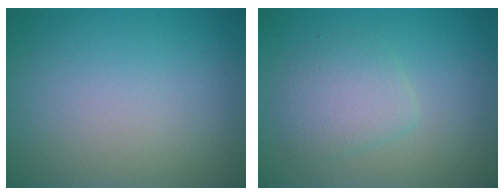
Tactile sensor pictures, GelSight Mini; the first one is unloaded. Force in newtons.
{"total": 2.8, "press": 2.8, "slide": 0.1}